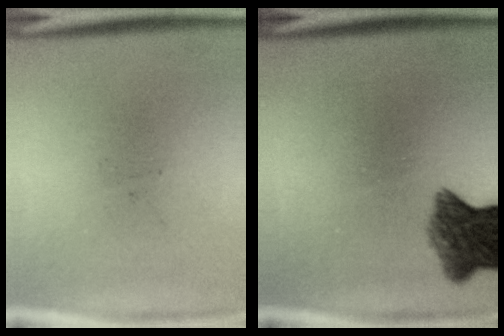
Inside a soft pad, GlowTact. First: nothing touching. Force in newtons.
{"total": 6.6}